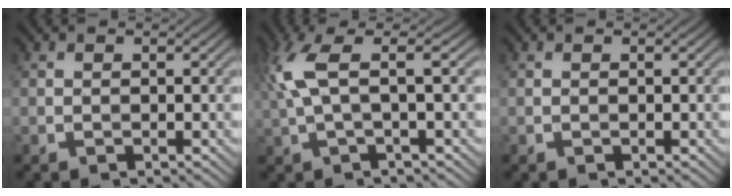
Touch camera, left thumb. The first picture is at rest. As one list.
[{"total": 6.8, "force": [1.8, 1.6, 6.4], "torque": [-0.142, 0.018, 0.029]}, {"total": 0.0}]